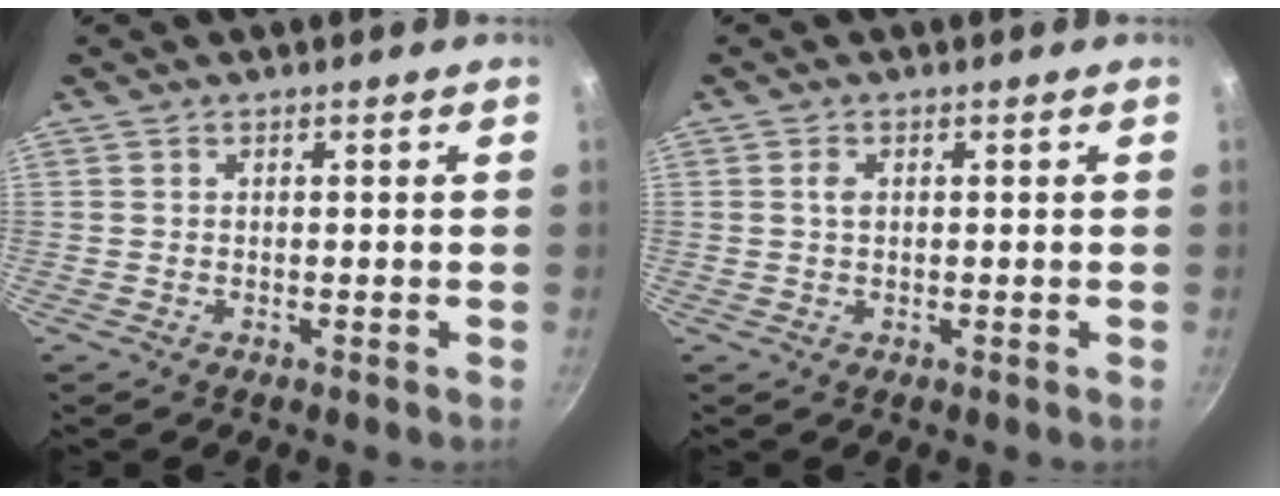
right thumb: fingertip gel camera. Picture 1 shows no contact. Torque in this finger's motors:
{"motor_torque": [0.28, 0.55, 0.24, 0.28, 0.03]}